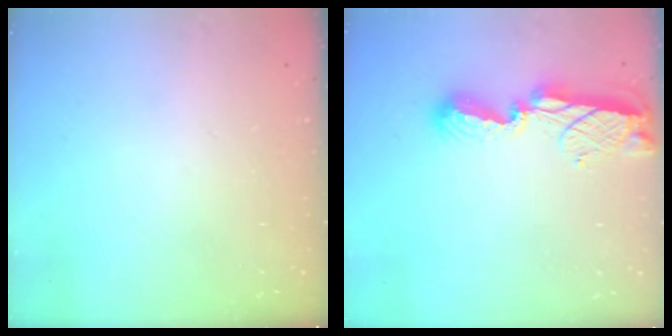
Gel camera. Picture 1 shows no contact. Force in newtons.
{"total": 9.6, "press": 9.6, "slide": 1.2}